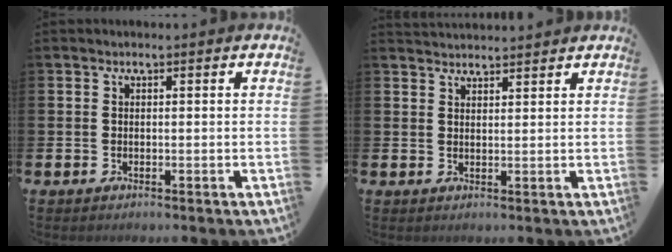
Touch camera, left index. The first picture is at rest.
{"total": 2.4, "force": [2.3, 0.3, -0.1], "torque": [-0.001, -0.009, 0.043]}